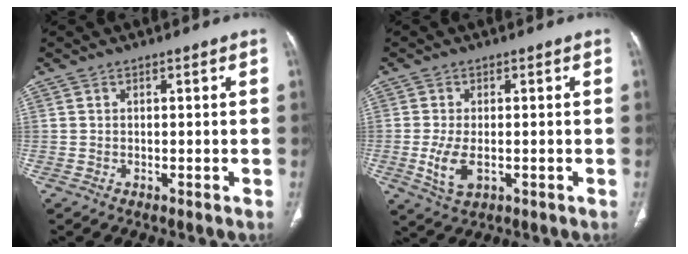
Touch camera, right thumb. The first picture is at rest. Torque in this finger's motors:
{"motor_torque": [-0.14, 0.32, 0.39, 0.54, 0.08]}